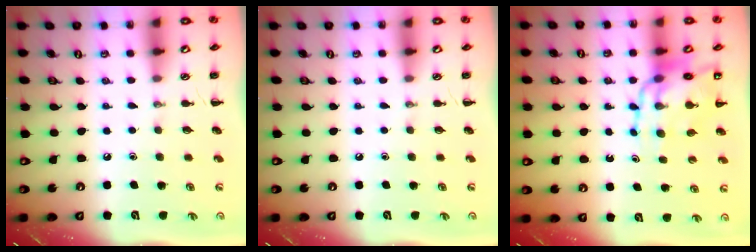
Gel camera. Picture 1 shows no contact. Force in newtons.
{"total": 0.0}
{"total": 12.1, "press": 11.5, "slide": 3.7}